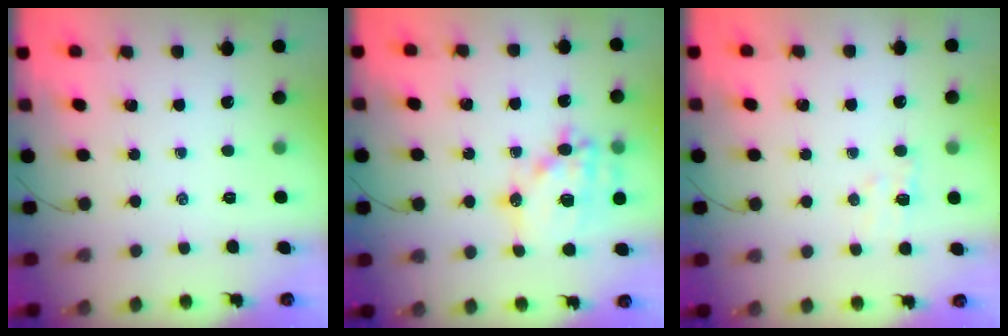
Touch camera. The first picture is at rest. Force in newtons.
{"total": 17.7, "press": 17.4, "slide": 3.3}
{"total": 5.2, "press": 5.0, "slide": 1.3}